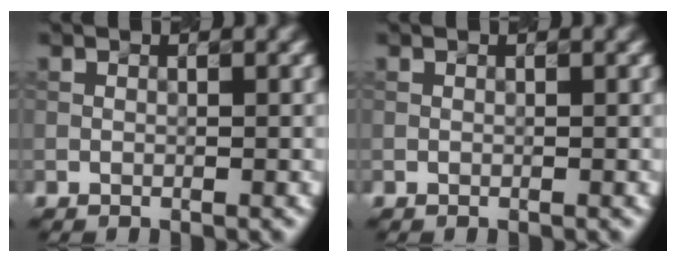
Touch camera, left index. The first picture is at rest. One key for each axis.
{"total": 0.0}